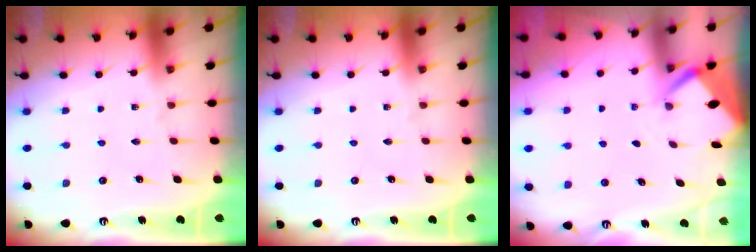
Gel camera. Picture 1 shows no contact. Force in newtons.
{"total": 0.0}
{"total": 2.7, "press": 2.7, "slide": 0.3}